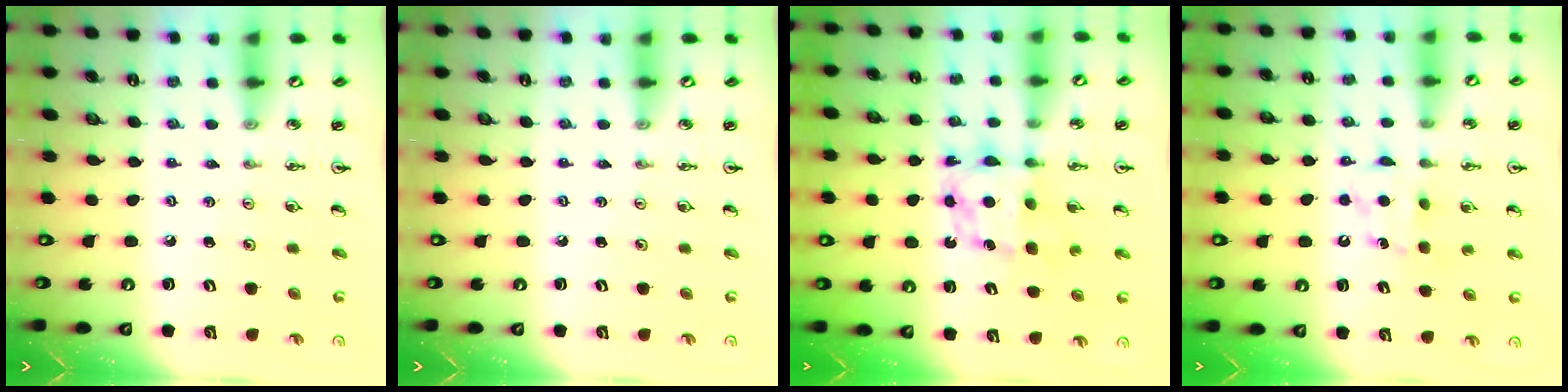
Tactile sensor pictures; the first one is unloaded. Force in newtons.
{"total": 0.0}
{"total": 6.5, "press": 6.5, "slide": 0.3}
{"total": 5.9, "press": 5.8, "slide": 0.6}